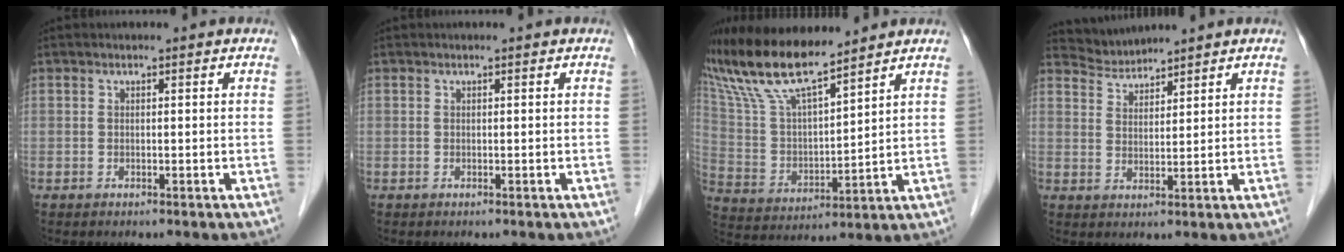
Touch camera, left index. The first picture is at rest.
{"total": 0.0}
{"total": 15.1, "force": [12.8, 1.8, 7.8], "torque": [-0.168, 0.010, 0.250]}
{"total": 3.5, "force": [3.3, -0.1, -0.9], "torque": [0.011, 0.006, 0.070]}